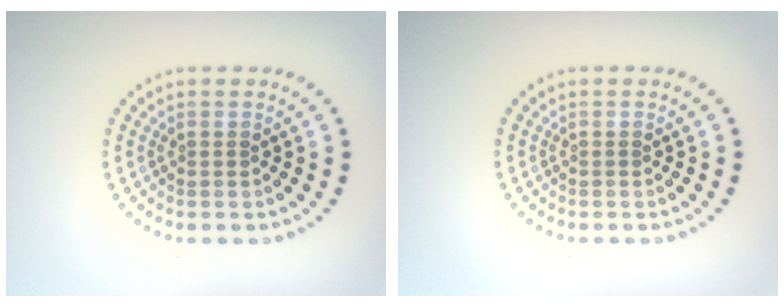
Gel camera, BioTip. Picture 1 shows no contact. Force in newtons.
{"total": 0.0}